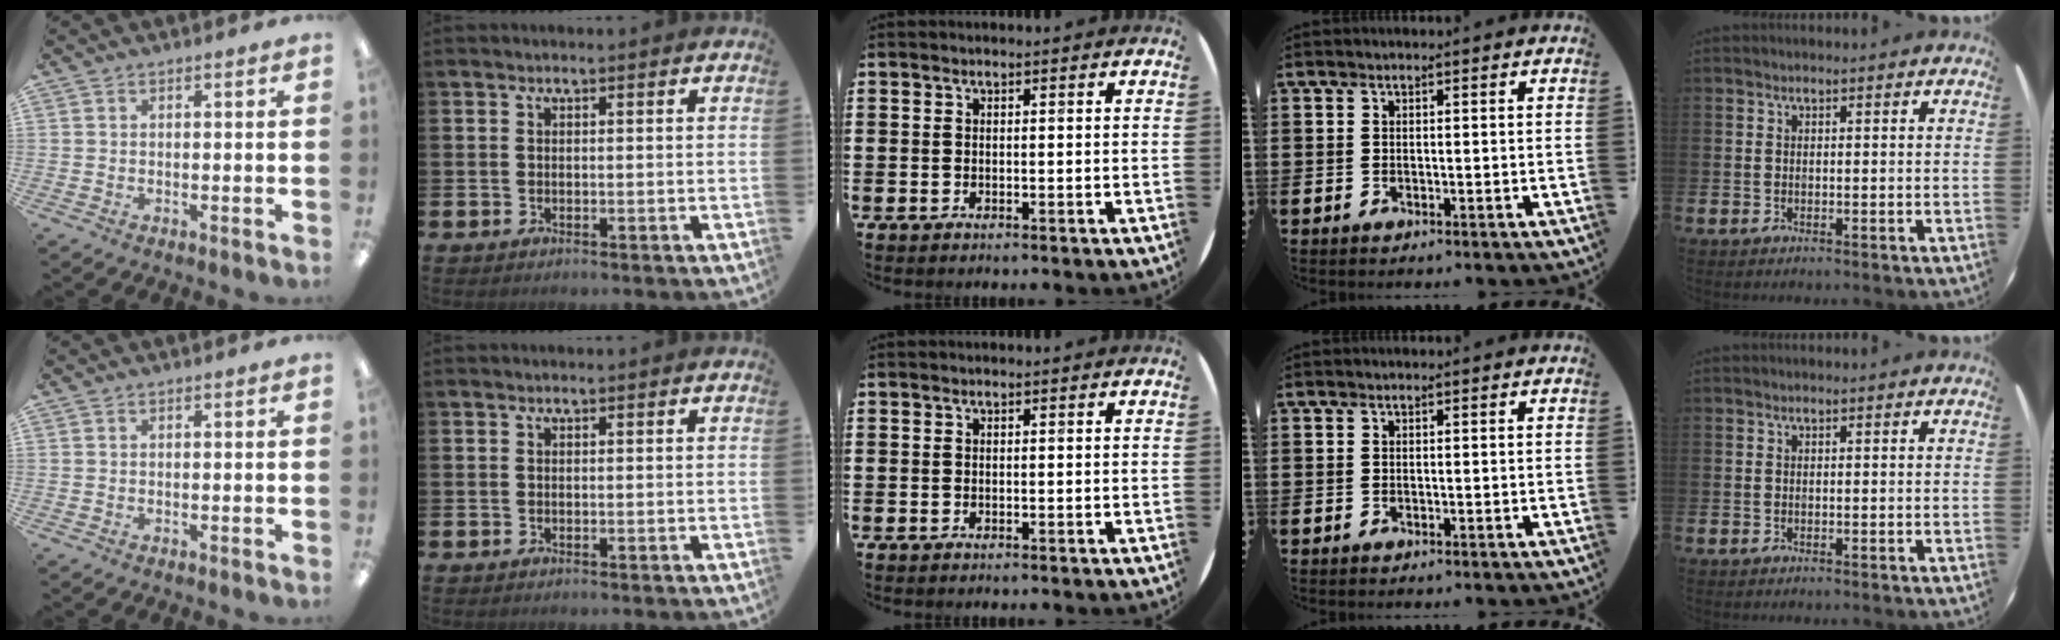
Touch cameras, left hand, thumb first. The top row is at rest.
{}